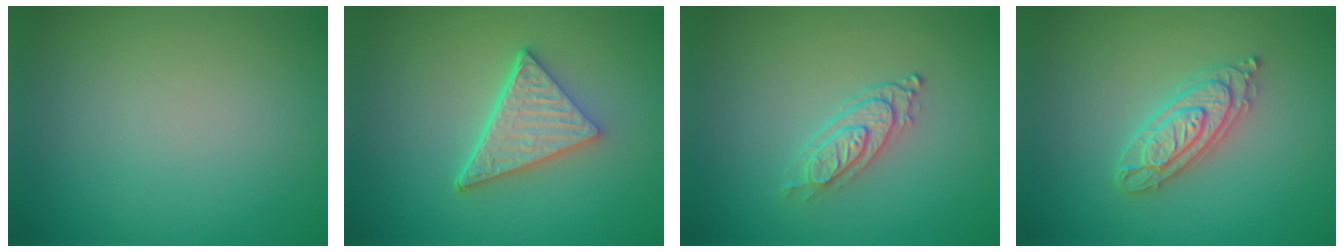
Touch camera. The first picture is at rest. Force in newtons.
{"total": 4.9, "press": 3.5, "slide": 3.5}
{"total": 2.5, "press": 2.0, "slide": 1.5}
{"total": 3.0, "press": 2.9, "slide": 0.6}